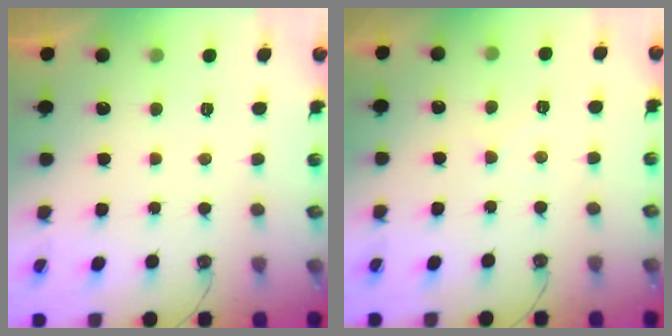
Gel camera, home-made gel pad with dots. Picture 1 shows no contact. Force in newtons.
{"total": 3.2, "press": 3.2, "slide": 0.5}